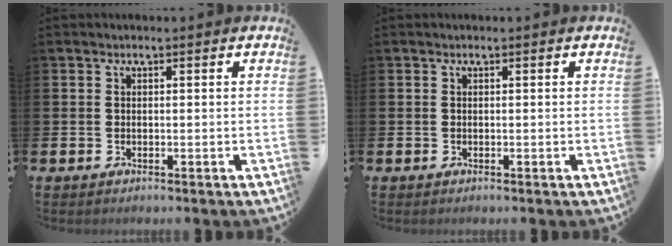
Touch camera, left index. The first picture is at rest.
{"total": 0.0}